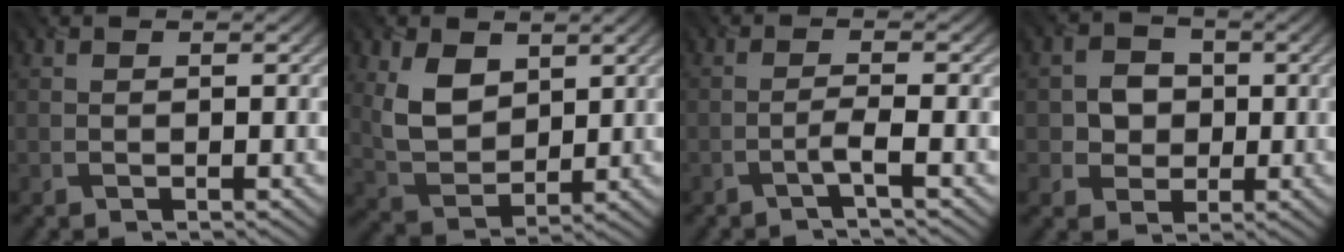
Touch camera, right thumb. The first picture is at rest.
{"total": 7.0, "force": [3.0, 4.6, 4.4], "torque": [-0.106, -0.012, 0.058]}
{"total": 2.2, "force": [-1.2, 0.0, 1.8], "torque": [-0.033, 0.013, -0.035]}
{"total": 4.1, "force": [-0.1, 3.8, 1.6], "torque": [-0.036, -0.004, -0.016]}